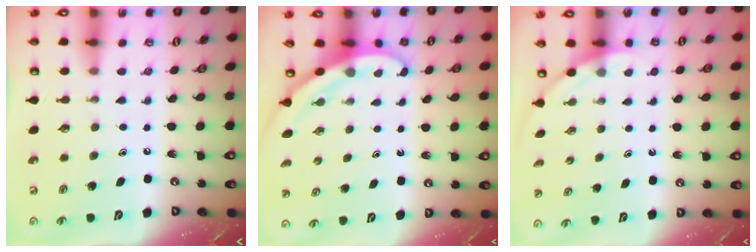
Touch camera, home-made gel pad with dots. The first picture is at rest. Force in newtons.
{"total": 3.1, "press": 3.1, "slide": 0.2}
{"total": 1.7, "press": 1.7, "slide": 0.0}